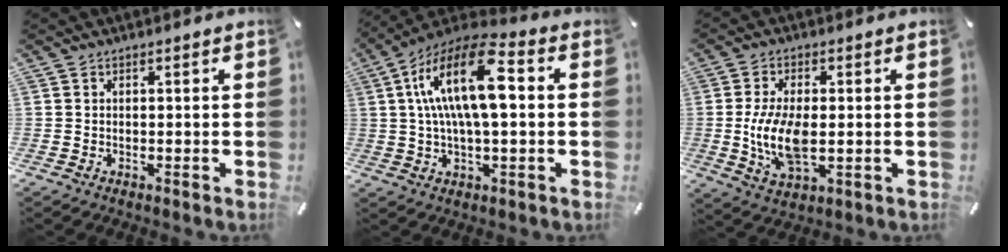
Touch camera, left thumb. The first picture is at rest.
{"total": 17.8, "force": [3.3, 7.8, 15.7], "torque": [-0.298, -0.003, 0.053]}
{"total": 10.4, "force": [-0.2, 5.3, 8.9], "torque": [-0.203, -0.008, -0.007]}